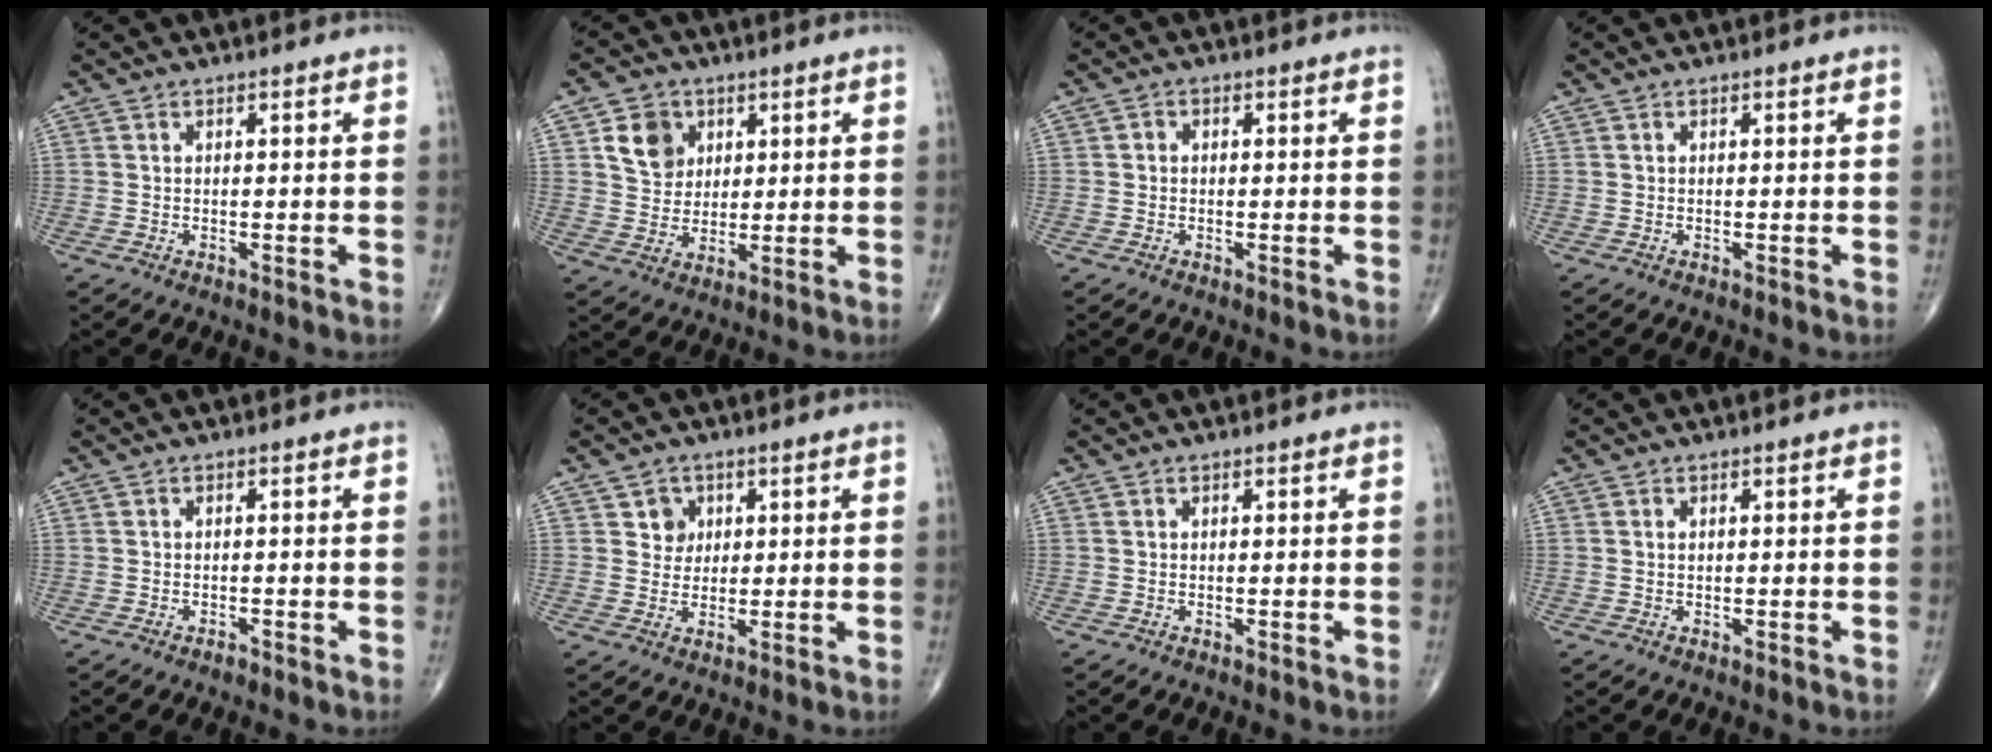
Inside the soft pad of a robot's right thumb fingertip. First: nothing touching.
{"total": 7.6, "force": [2.9, 6.4, 3.1], "torque": [-0.026, -0.012, 0.054]}
{"total": 1.0, "force": [0.0, 0.9, 0.5], "torque": [-0.002, 0.002, -0.004]}
{"total": 0.0}
{"total": 1.0, "force": [-0.7, 0.5, 0.4], "torque": [-0.008, 0.002, -0.012]}
{"total": 3.8, "force": [1.5, 3.3, 0.8], "torque": [0.009, -0.005, 0.021]}
{"total": 0.0}
{"total": 0.8, "force": [0.2, 0.4, 0.6], "torque": [-0.012, 0.002, 0.006]}